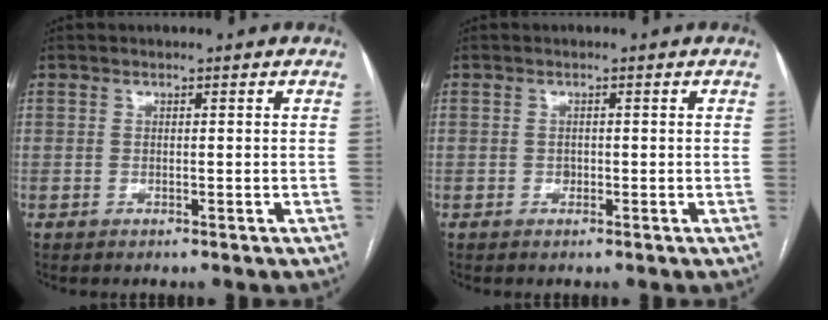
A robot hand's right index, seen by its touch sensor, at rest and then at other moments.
{"total": 0.7, "force": [-0.1, 0.6, 0.3], "torque": [-0.002, 0.004, -0.001]}